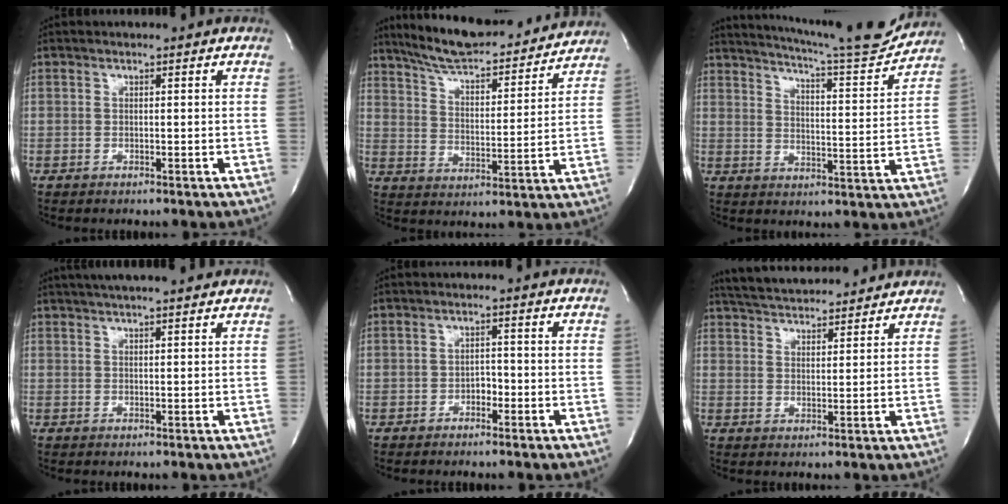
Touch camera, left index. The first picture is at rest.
{"total": 20.3, "force": [18.4, 3.6, 7.8], "torque": [-0.119, 0.003, 0.267]}
{"total": 16.1, "force": [15.0, 0.3, 5.8], "torque": [-0.098, -0.038, 0.201]}
{"total": 9.4, "force": [8.0, 0.9, 4.9], "torque": [-0.078, 0.029, 0.107]}
{"total": 1.7, "force": [-0.9, 1.0, 1.0], "torque": [-0.011, 0.006, -0.016]}
{"total": 13.9, "force": [13.0, 2.1, 4.5], "torque": [-0.079, 0.028, 0.195]}